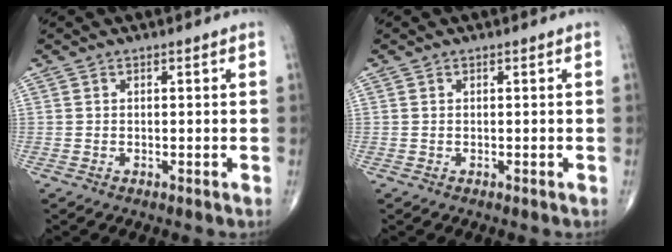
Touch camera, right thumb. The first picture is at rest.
{"total": 0.0}